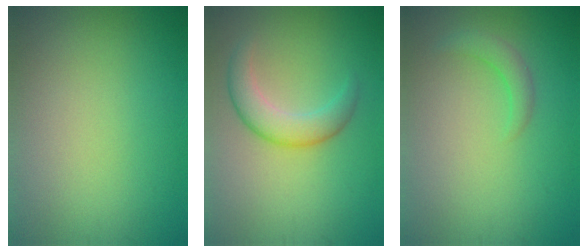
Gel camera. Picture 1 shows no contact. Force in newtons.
{"total": 3.6, "press": 3.6, "slide": 0.1}
{"total": 1.7, "press": 1.7, "slide": 0.3}